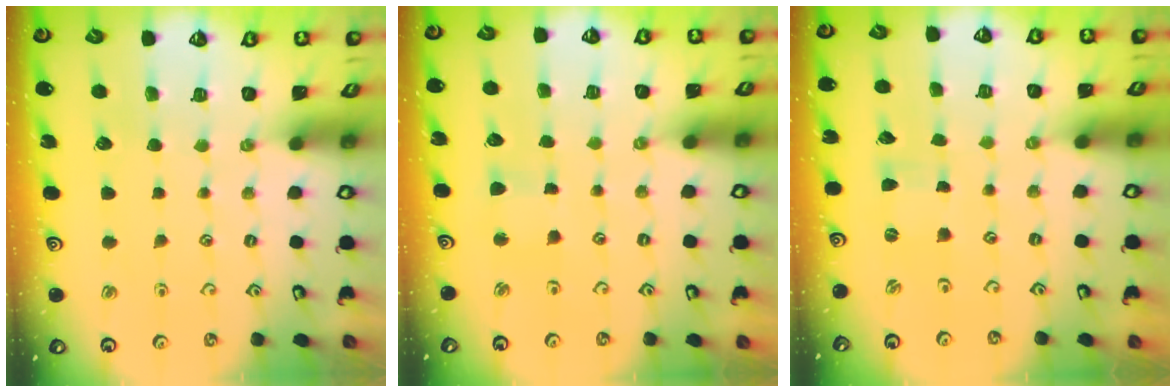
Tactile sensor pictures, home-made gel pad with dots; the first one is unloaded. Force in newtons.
{"total": 2.7, "press": 2.6, "slide": 0.3}
{"total": 0.0}